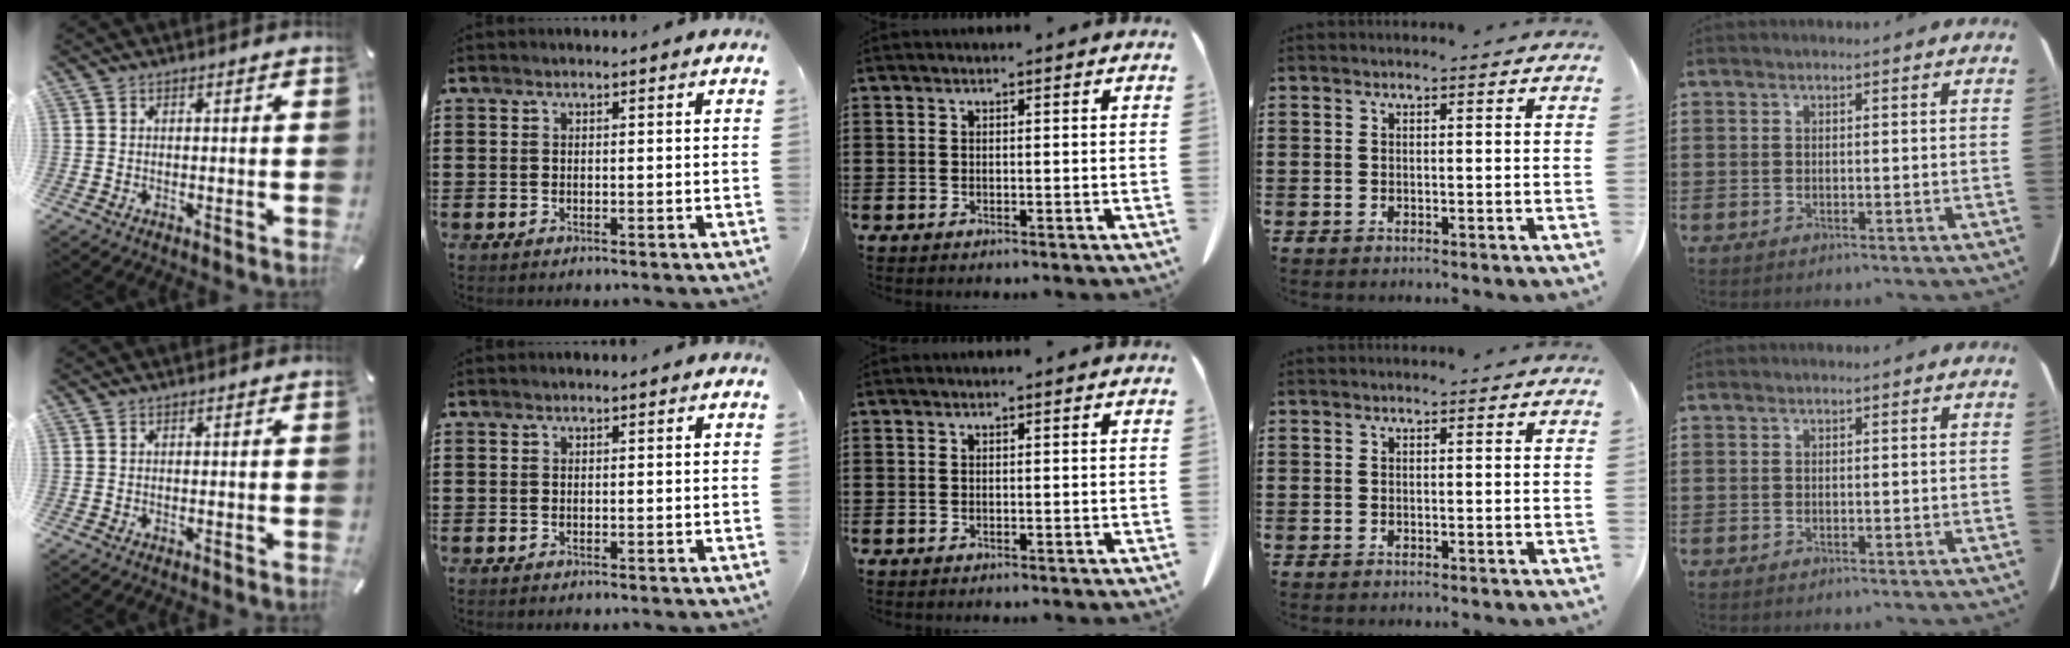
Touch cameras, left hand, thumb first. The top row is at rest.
{}